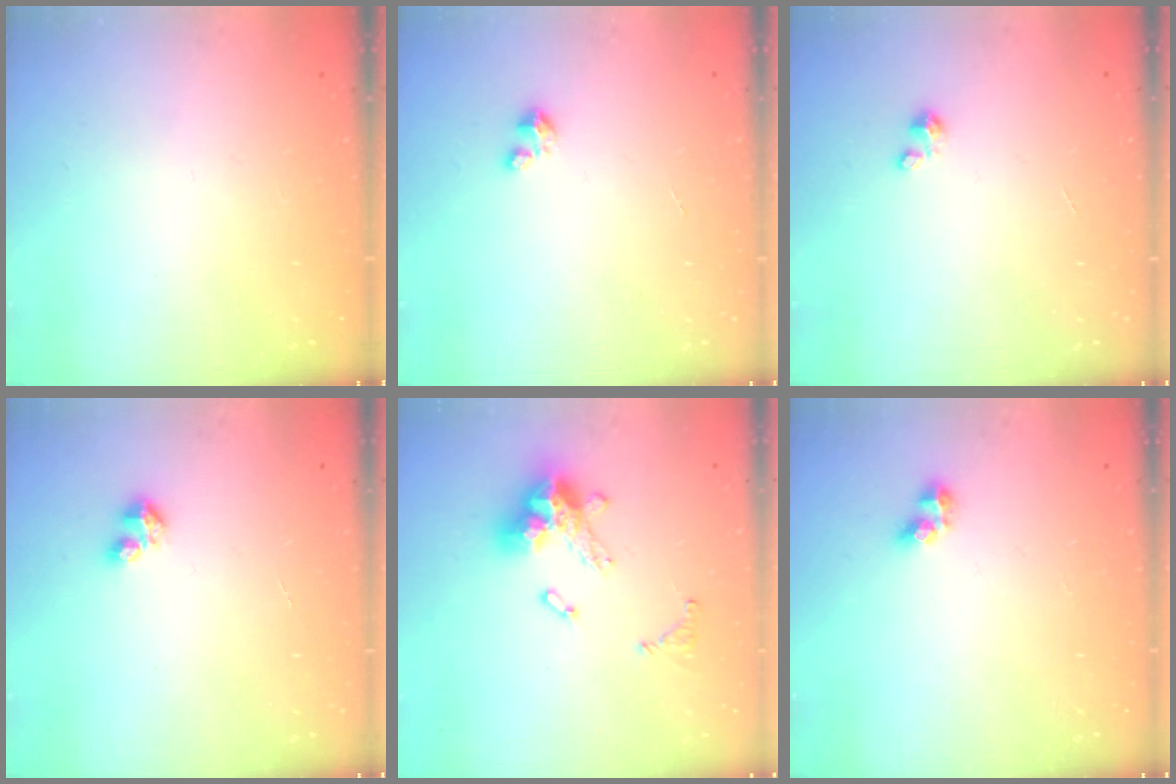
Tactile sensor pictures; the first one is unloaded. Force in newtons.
{"total": 1.5, "press": 1.5, "slide": 0.1}
{"total": 1.2, "press": 1.1, "slide": 0.1}
{"total": 2.7, "press": 2.7, "slide": 0.3}
{"total": 13.4, "press": 13.4, "slide": 0.9}
{"total": 3.3, "press": 3.3, "slide": 0.2}